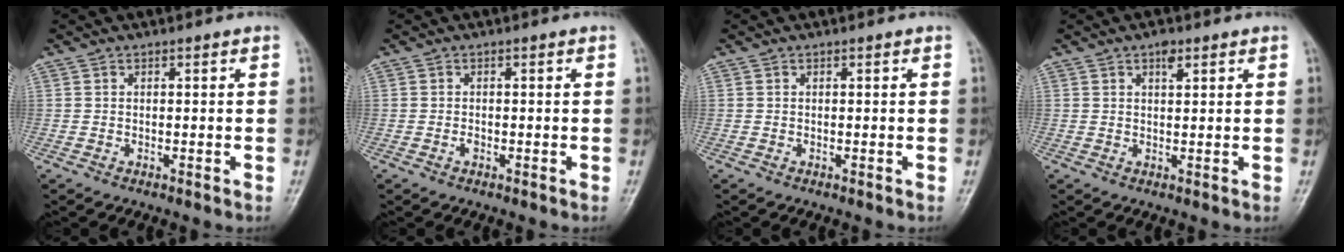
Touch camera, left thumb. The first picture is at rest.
{"total": 0.7, "force": [-0.3, 0.4, 0.5], "torque": [-0.006, 0.000, -0.006]}
{"total": 0.0}
{"total": 2.4, "force": [1.4, 0.9, 1.6], "torque": [-0.022, -0.004, 0.022]}